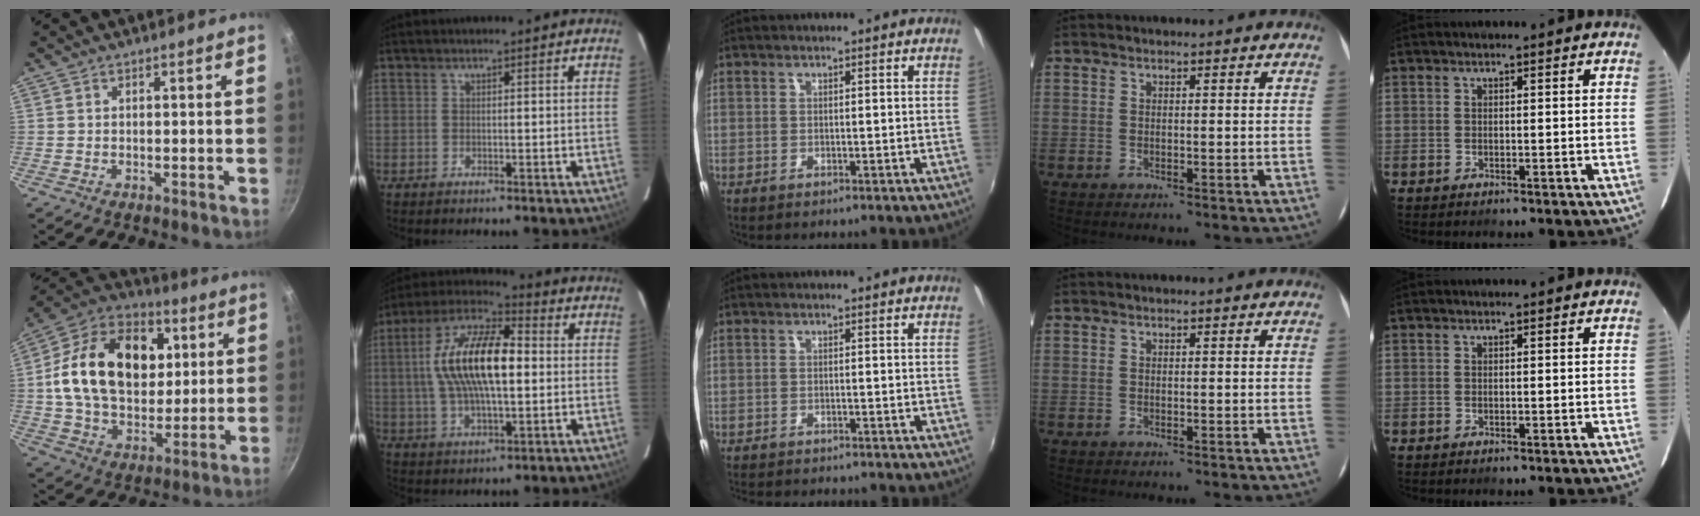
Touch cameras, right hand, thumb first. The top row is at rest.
{"thumb": {"total": 24.6, "force": [4.8, 17.0, 17.1], "torque": [-0.260, 0.013, 0.072]}, "index": {"total": 17.4, "force": [1.4, 6.9, 16.0], "torque": [-0.306, 0.017, 0.017]}, "middle": {"total": 5.0, "force": [-4.6, 0.7, 1.6], "torque": [-0.043, -0.016, -0.072]}}